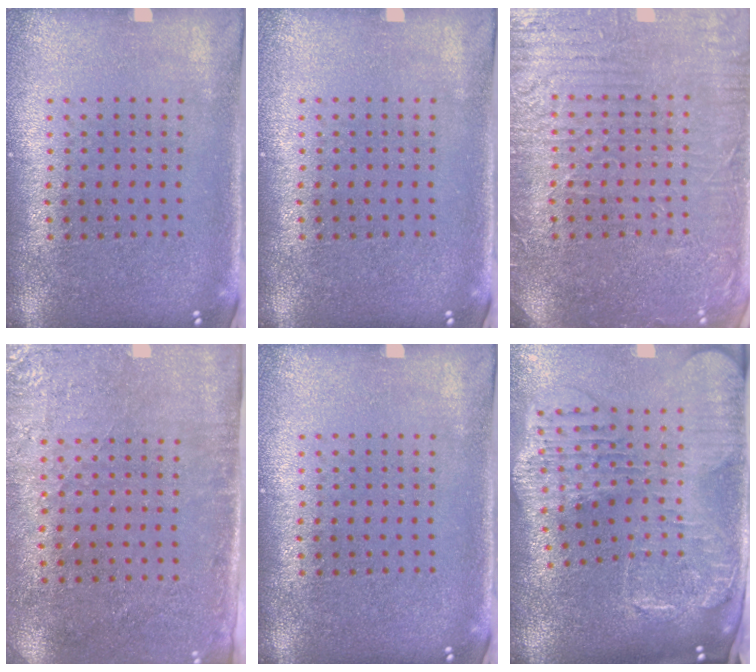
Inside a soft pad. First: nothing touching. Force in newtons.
{"total": 0.0}
{"total": 6.2, "press": 6.1, "slide": 0.8}
{"total": 2.7, "press": 2.3, "slide": 1.5}
{"total": 0.0}
{"total": 2.8, "press": 2.4, "slide": 1.4}